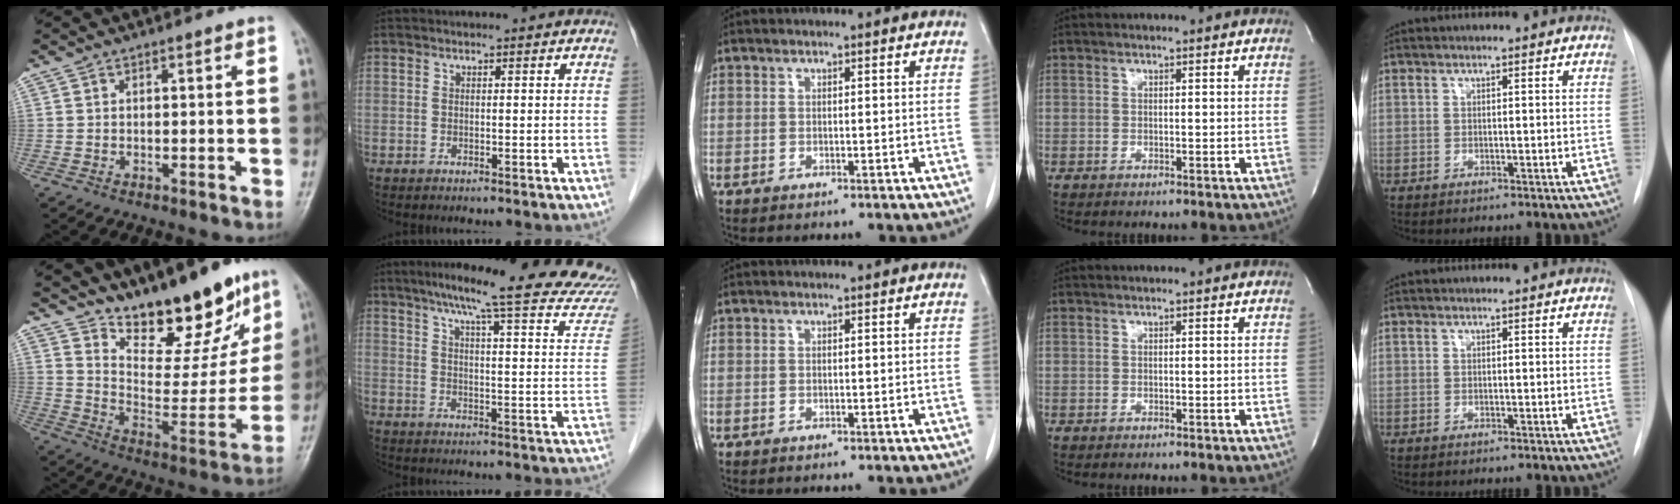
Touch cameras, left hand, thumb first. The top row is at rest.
{"thumb": {"total": 19.7, "force": [14.8, 7.5, 10.6], "torque": [-0.097, -0.099, 0.235]}, "index": {"total": 24.3, "force": [21.2, 1.4, 11.7], "torque": [-0.159, -0.040, 0.257]}}